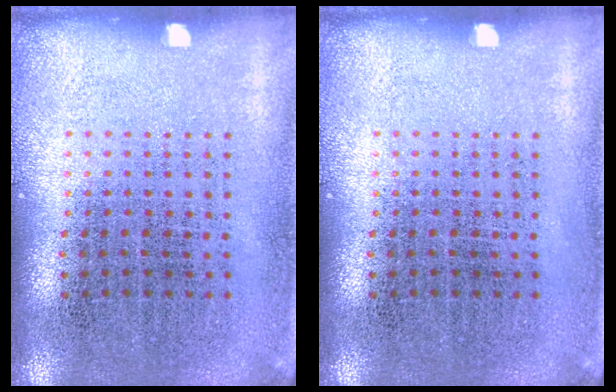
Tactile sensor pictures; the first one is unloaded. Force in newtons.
{"total": 0.0}